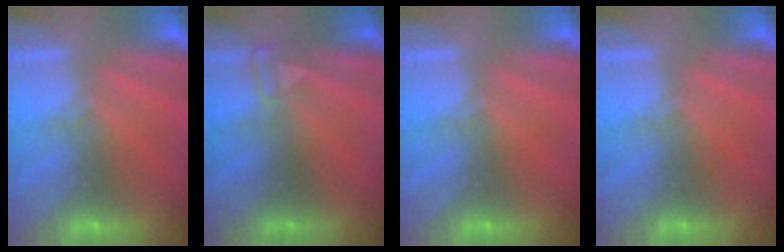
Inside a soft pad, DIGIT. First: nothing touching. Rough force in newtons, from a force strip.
{"total": 3.3}
{"total": 0.0}
{"total": 0.0}